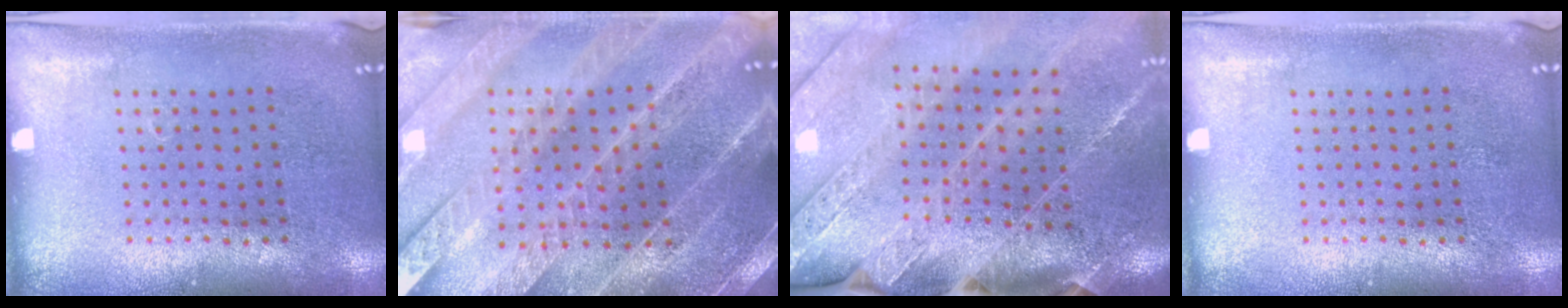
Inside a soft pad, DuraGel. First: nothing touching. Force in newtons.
{"total": 3.2, "press": 3.1, "slide": 0.8}
{"total": 3.8, "press": 3.2, "slide": 2.1}
{"total": 0.0}